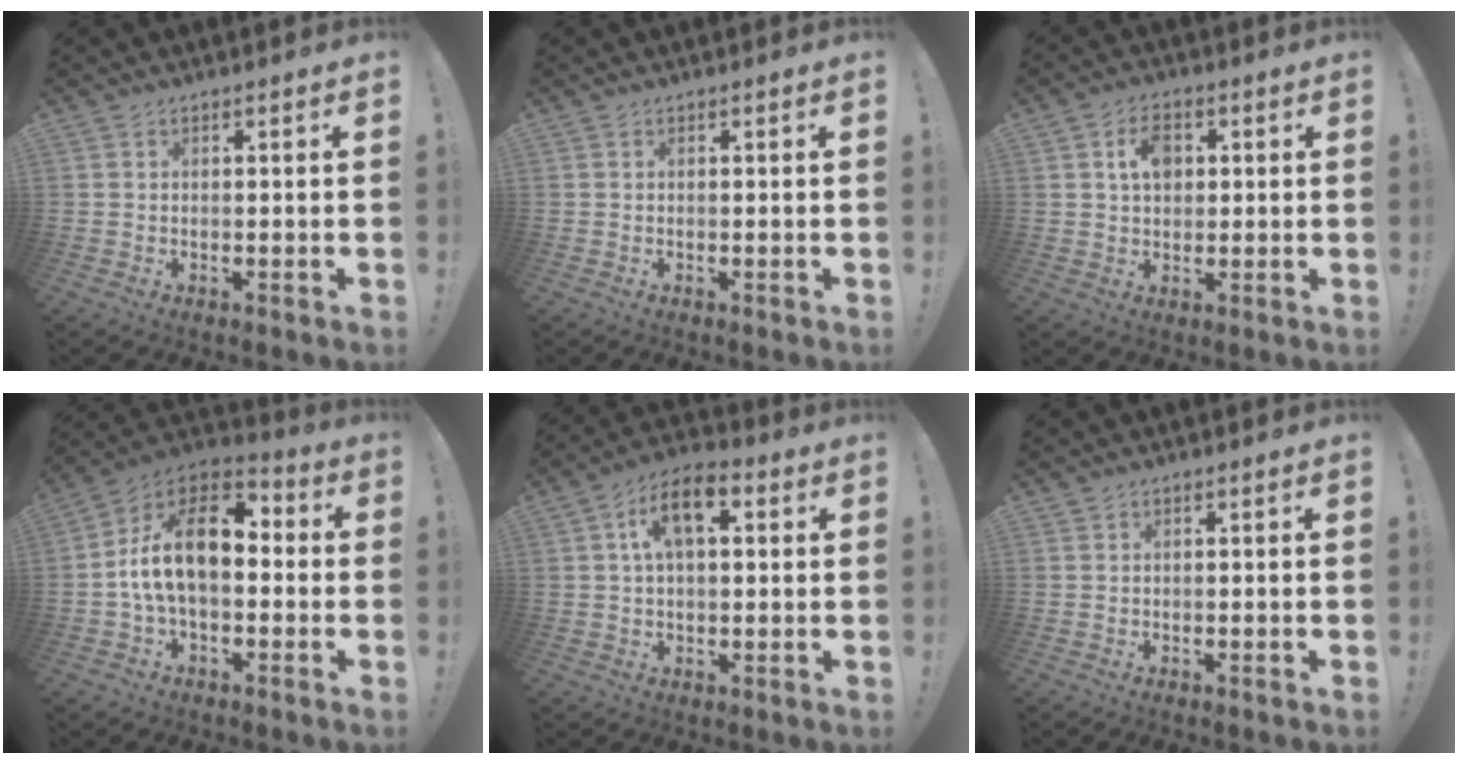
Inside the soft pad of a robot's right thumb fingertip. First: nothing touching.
{"total": 0.0}
{"total": 6.7, "force": [1.8, 4.6, 4.5], "torque": [-0.066, 0.002, 0.030]}
{"total": 17.3, "force": [1.8, 9.6, 14.2], "torque": [-0.240, 0.006, 0.032]}
{"total": 10.8, "force": [3.4, 5.9, 8.4], "torque": [-0.130, 0.008, 0.059]}
{"total": 0.7, "force": [0.5, 0.4, -0.3], "torque": [0.014, -0.002, 0.007]}